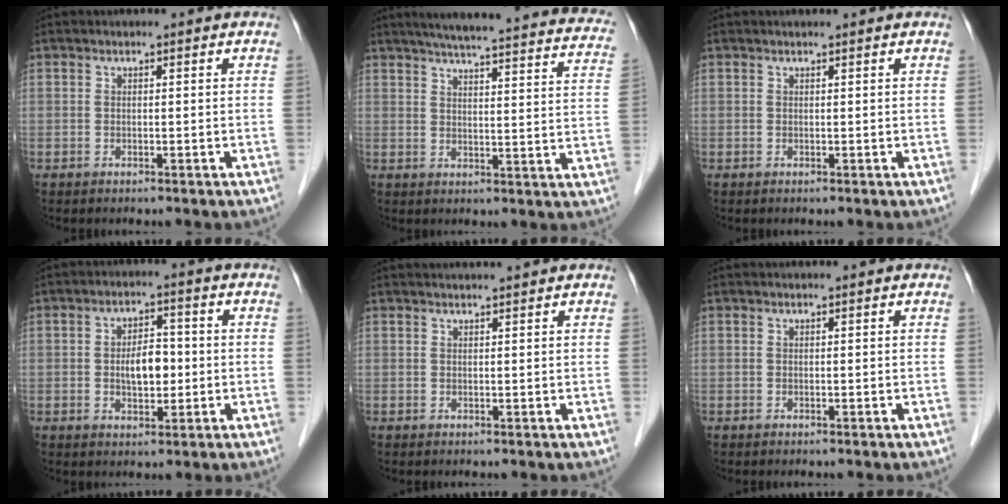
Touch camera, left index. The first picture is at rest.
{"total": 27.0, "force": [23.7, 2.9, 12.6], "torque": [-0.174, -0.022, 0.273]}
{"total": 0.9, "force": [0.8, 0.0, 0.3], "torque": [-0.004, 0.008, 0.015]}
{"total": 5.3, "force": [-0.4, 2.7, 4.6], "torque": [-0.080, 0.006, -0.005]}
{"total": 2.8, "force": [2.7, -0.4, 0.8], "torque": [-0.009, 0.017, 0.040]}
{"total": 0.0}